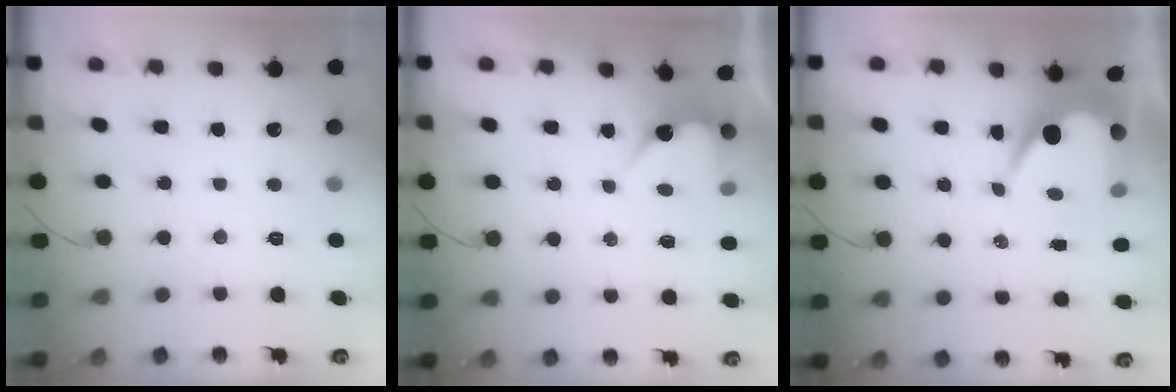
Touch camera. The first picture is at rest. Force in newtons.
{"total": 4.7, "press": 4.7, "slide": 0.2}
{"total": 7.9, "press": 7.8, "slide": 0.8}